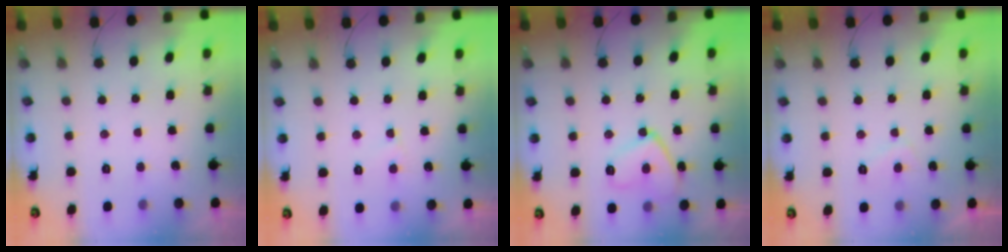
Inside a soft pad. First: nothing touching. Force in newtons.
{"total": 2.7, "press": 2.7, "slide": 0.2}
{"total": 11.2, "press": 11.1, "slide": 1.0}
{"total": 2.8, "press": 2.7, "slide": 0.9}